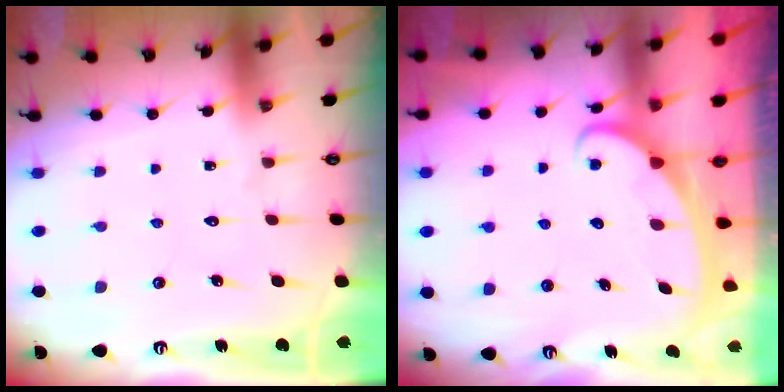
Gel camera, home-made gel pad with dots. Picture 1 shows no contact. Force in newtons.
{"total": 2.5, "press": 2.5, "slide": 0.4}